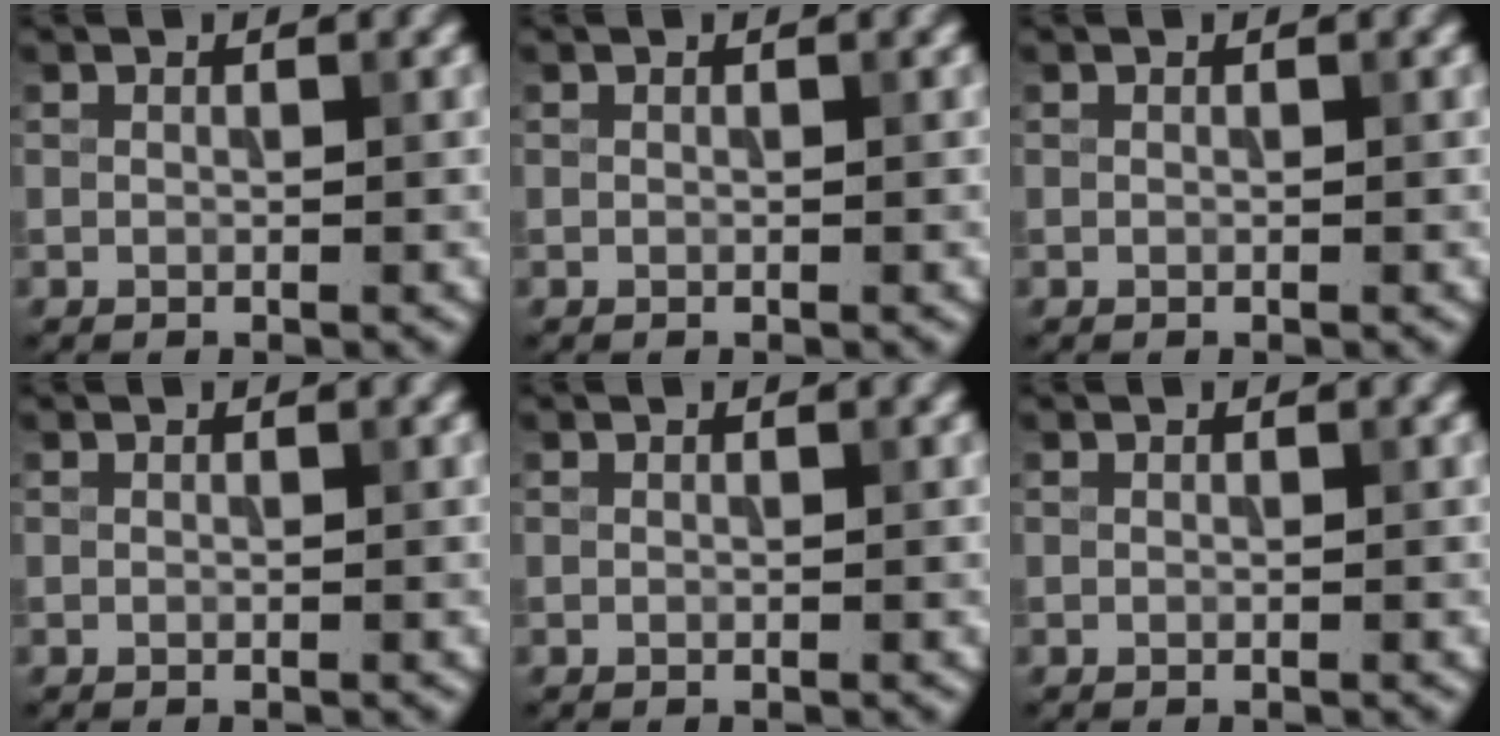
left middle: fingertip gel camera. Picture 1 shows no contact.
{"total": 0.0}
{"total": 0.0}
{"total": 0.0}
{"total": 0.0}
{"total": 0.0}